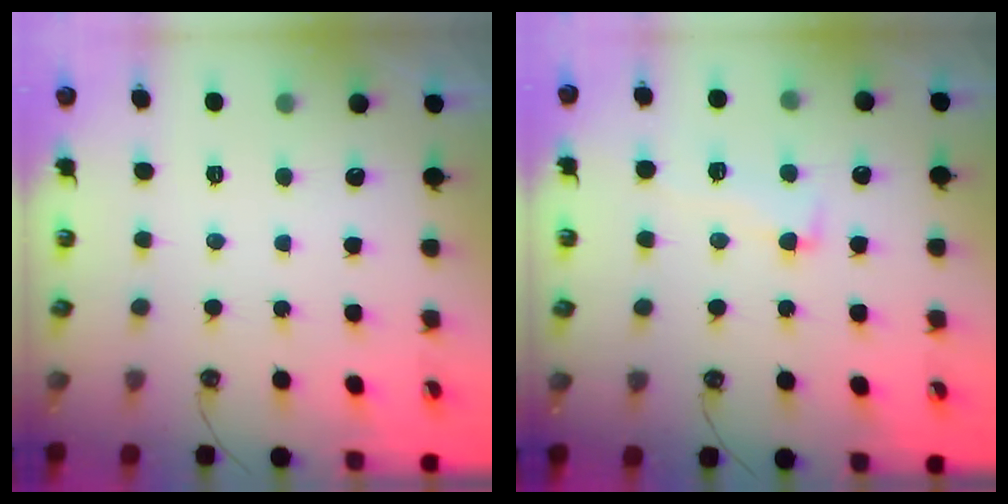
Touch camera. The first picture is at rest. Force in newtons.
{"total": 2.2, "press": 1.5, "slide": 1.6}